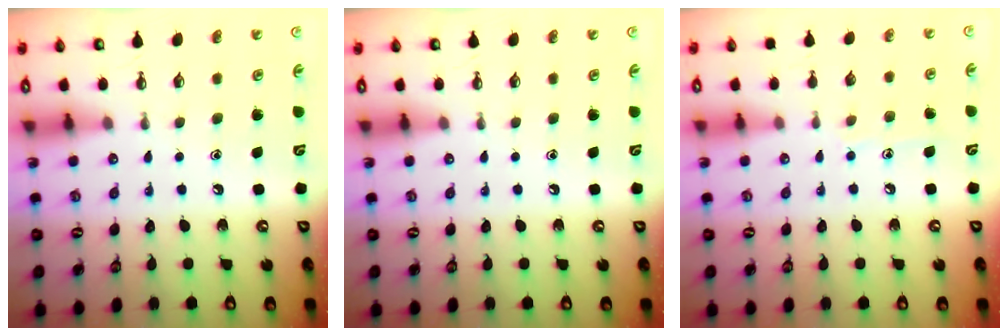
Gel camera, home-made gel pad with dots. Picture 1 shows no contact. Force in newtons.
{"total": 0.0}
{"total": 7.4, "press": 7.4, "slide": 0.7}